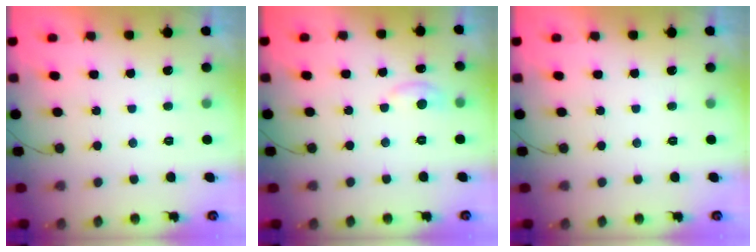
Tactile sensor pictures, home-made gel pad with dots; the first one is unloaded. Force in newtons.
{"total": 6.4, "press": 6.4, "slide": 0.6}
{"total": 0.0}